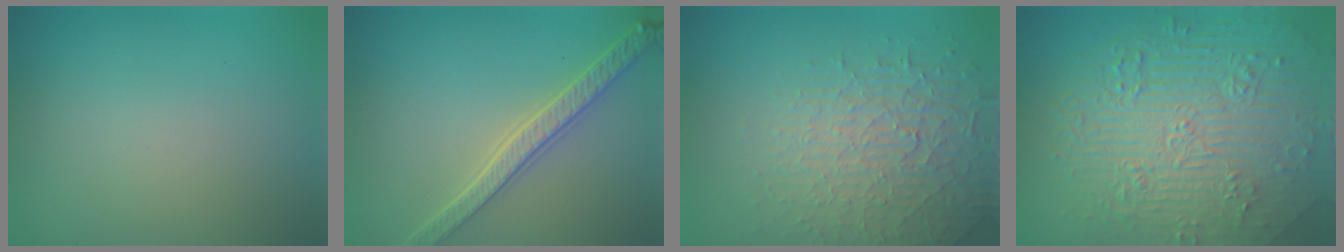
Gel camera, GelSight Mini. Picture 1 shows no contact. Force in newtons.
{"total": 4.2, "press": 3.6, "slide": 2.3}
{"total": 3.9, "press": 3.7, "slide": 1.2}
{"total": 10.9, "press": 7.3, "slide": 8.2}